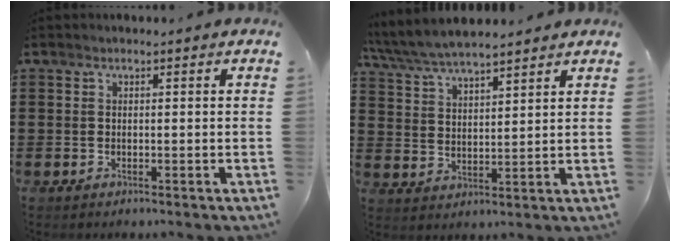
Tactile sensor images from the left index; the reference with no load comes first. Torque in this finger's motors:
{"motor_torque": [1.28, -0.86, 0.78, 0.21]}